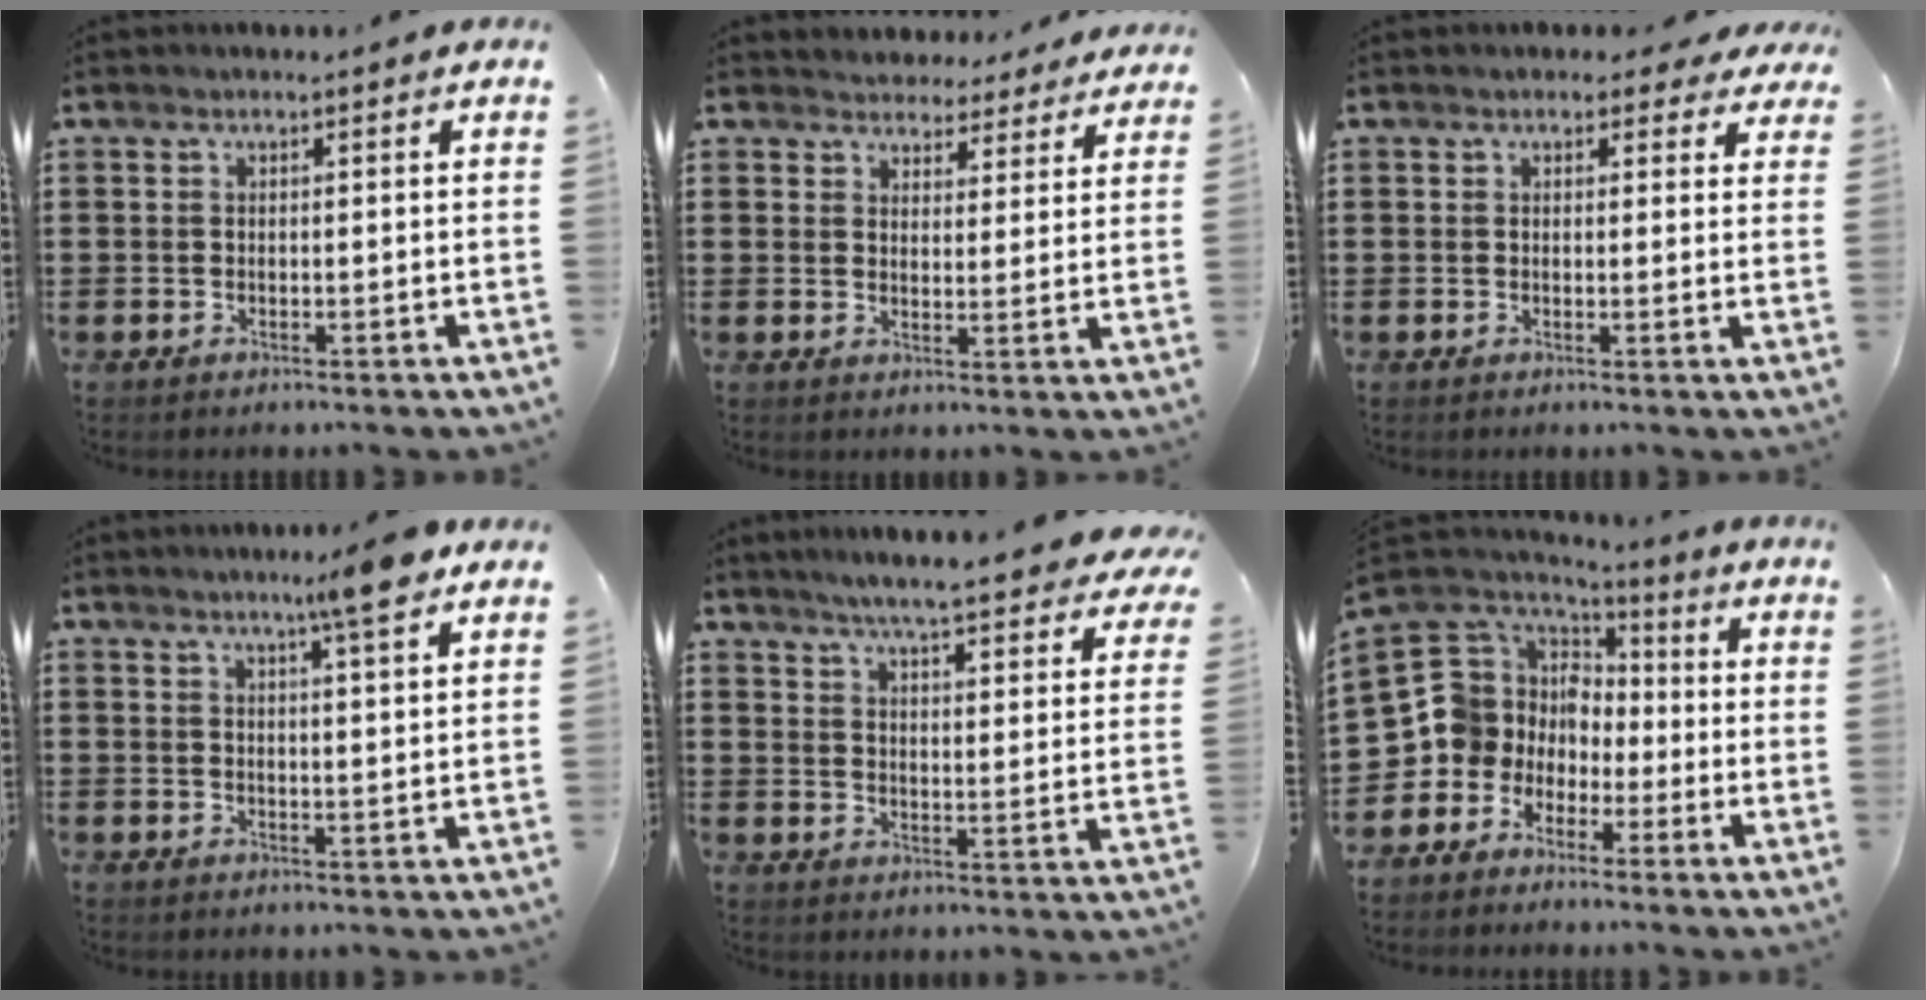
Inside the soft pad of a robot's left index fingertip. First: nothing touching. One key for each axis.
{"total": 4.2, "fx": 4.1, "fy": 0.9, "fz": -0.2, "tx": -0.009, "ty": -0.023, "tz": 0.070}
{"total": 2.0, "fx": 1.6, "fy": 1.0, "fz": 0.7, "tx": -0.004, "ty": -0.002, "tz": 0.025}
{"total": 6.8, "fx": 5.0, "fy": -0.3, "fz": 4.6, "tx": -0.078, "ty": -0.011, "tz": 0.082}
{"total": 5.2, "fx": 4.8, "fy": -0.6, "fz": 1.9, "tx": -0.059, "ty": -0.033, "tz": 0.079}
{"total": 8.2, "fx": -1.5, "fy": 7.9, "fz": 1.7, "tx": -0.094, "ty": -0.025, "tz": -0.036}